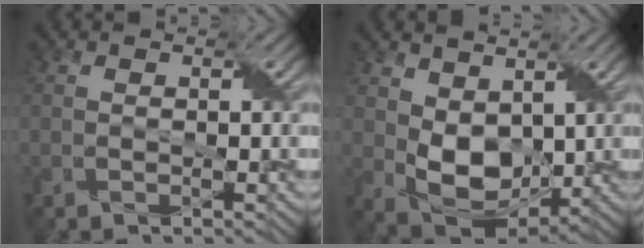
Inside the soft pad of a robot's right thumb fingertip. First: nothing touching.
{"total": 7.3, "force": [1.6, 5.0, 5.1], "torque": [-0.117, -0.014, 0.034]}